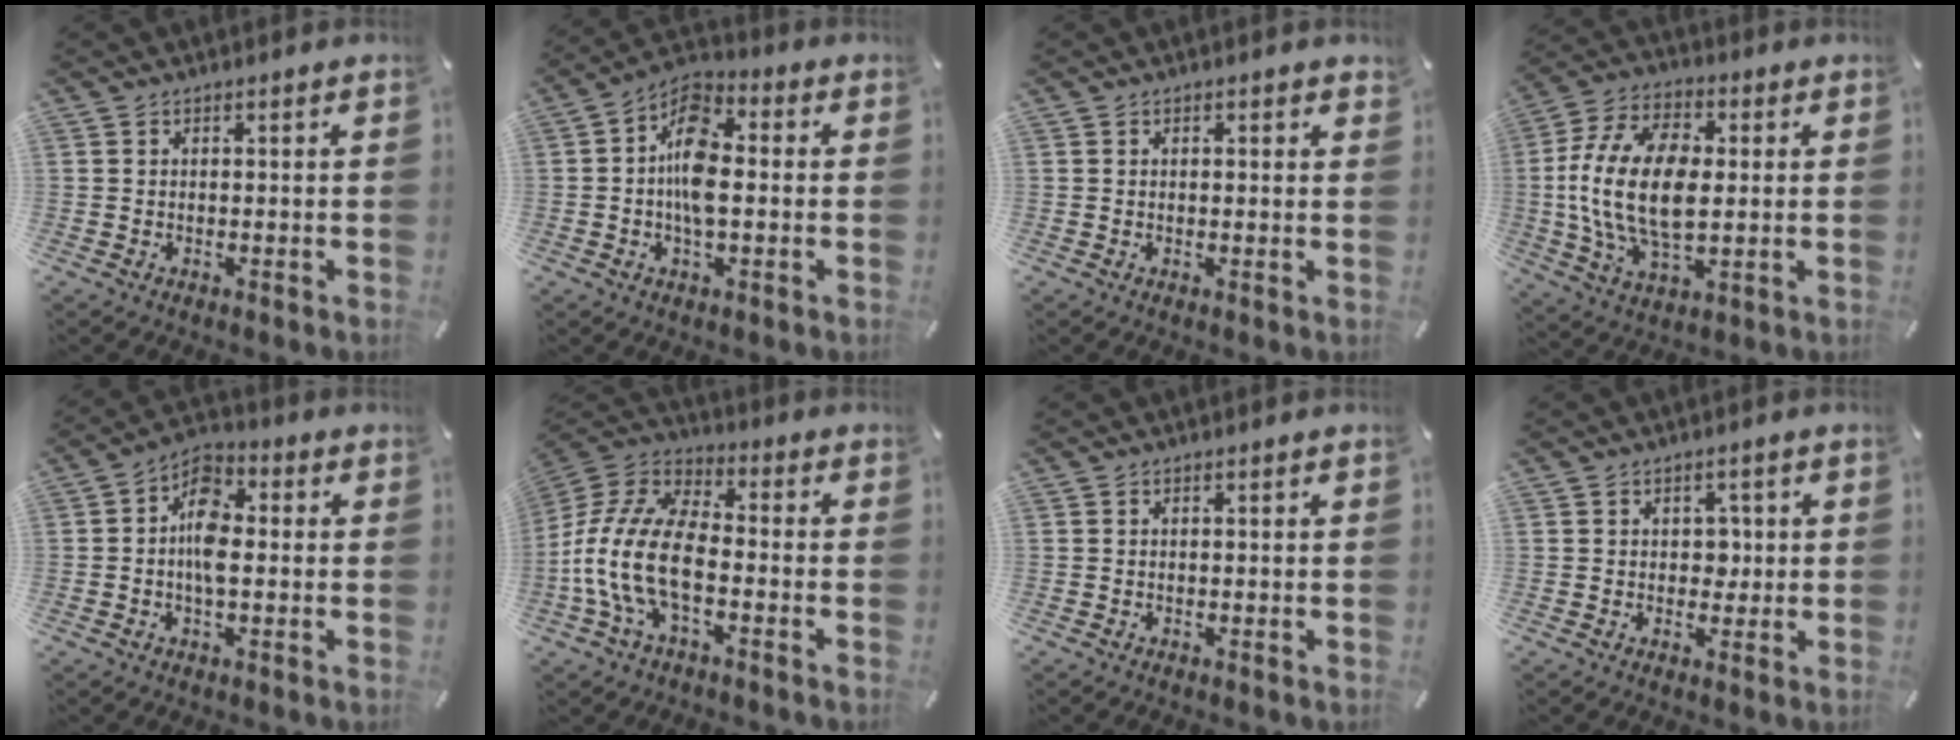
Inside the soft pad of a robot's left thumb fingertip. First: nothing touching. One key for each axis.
{"total": 10.0, "fx": -0.7, "fy": 5.3, "fz": 8.5, "tx": -0.166, "ty": 0.003, "tz": -0.014}
{"total": 0.7, "fx": 0.3, "fy": 0.3, "fz": 0.5, "tx": -0.003, "ty": -0.001, "tz": 0.003}
{"total": 17.6, "fx": 0.3, "fy": 10.4, "fz": 14.2, "tx": -0.313, "ty": 0.003, "tz": 0.005}
{"total": 8.0, "fx": -0.8, "fy": 4.6, "fz": 6.5, "tx": -0.111, "ty": 0.007, "tz": -0.017}
{"total": 15.7, "fx": -5.8, "fy": 8.4, "fz": 11.9, "tx": -0.263, "ty": 0.014, "tz": -0.108}
{"total": 0.0}
{"total": 3.6, "fx": 0.2, "fy": 2.9, "fz": 2.1, "tx": -0.019, "ty": -0.004, "tz": -0.005}